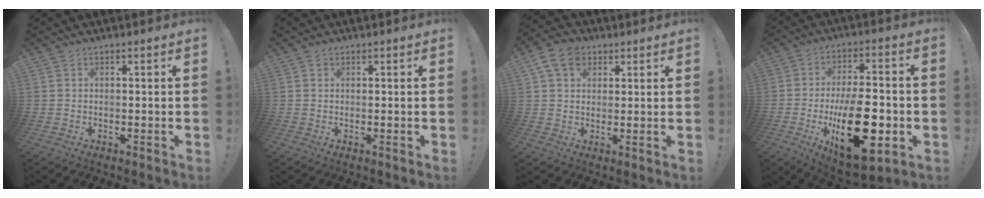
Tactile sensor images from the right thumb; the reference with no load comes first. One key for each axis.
{"total": 0.7, "fx": 0.5, "fy": 0.5, "fz": 0.0, "tx": 0.007, "ty": -0.002, "tz": 0.008}
{"total": 9.2, "fx": 4.1, "fy": 6.8, "fz": 4.7, "tx": -0.079, "ty": -0.002, "tz": 0.082}
{"total": 24.4, "fx": -5.9, "fy": 11.6, "fz": 20.6, "tx": -0.330, "ty": 0.021, "tz": -0.077}